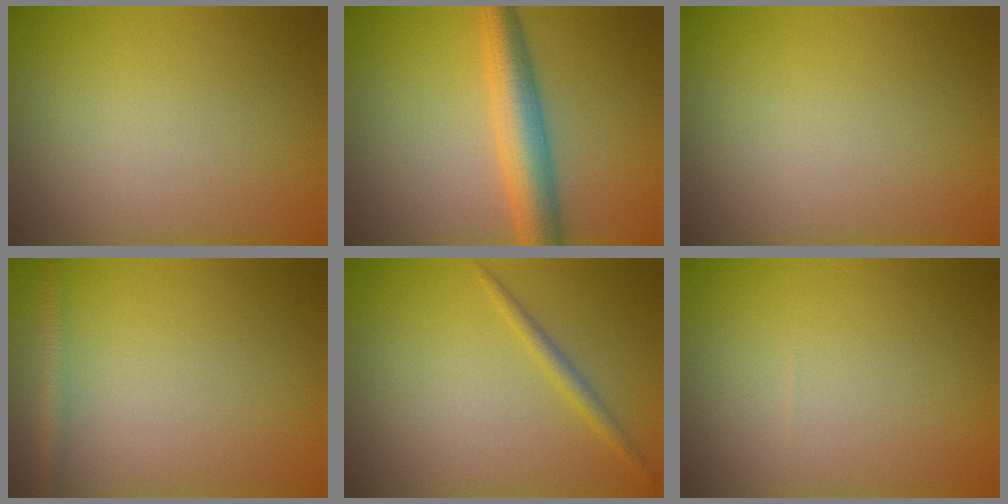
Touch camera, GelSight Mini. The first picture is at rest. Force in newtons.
{"total": 5.2, "press": 5.2, "slide": 0.0}
{"total": 0.0}
{"total": 1.3, "press": 1.3, "slide": 0.1}
{"total": 1.3, "press": 1.3, "slide": 0.0}
{"total": 0.0}